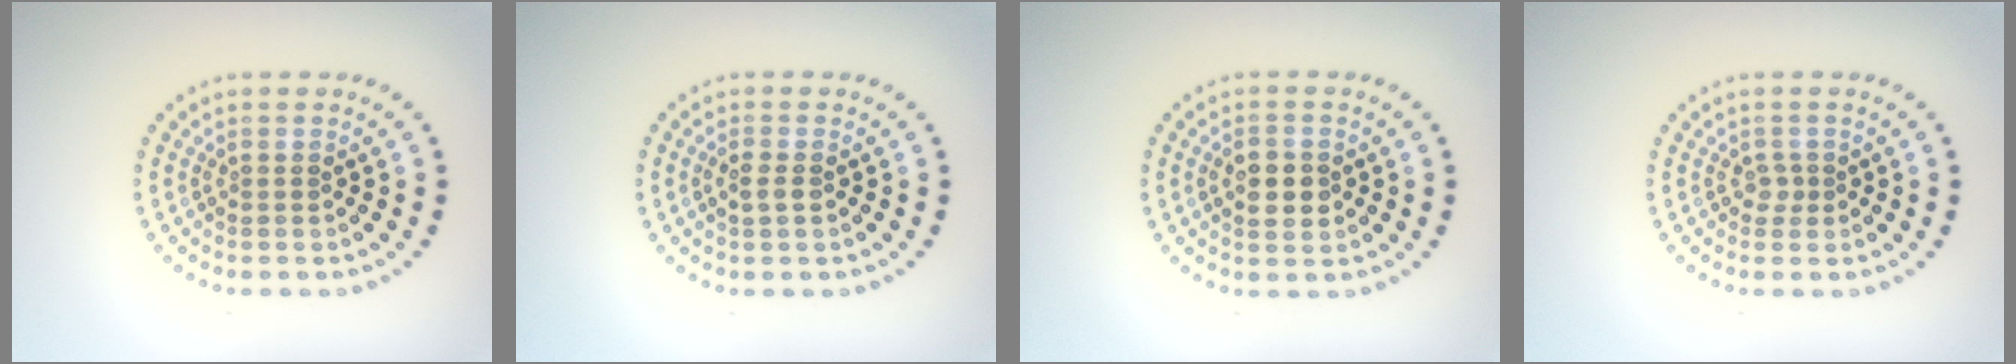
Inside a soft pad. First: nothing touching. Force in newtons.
{"total": 1.2, "press": 1.2, "slide": 0.0}
{"total": 2.9, "press": 2.9, "slide": 0.1}
{"total": 1.0, "press": 0.7, "slide": 0.6}